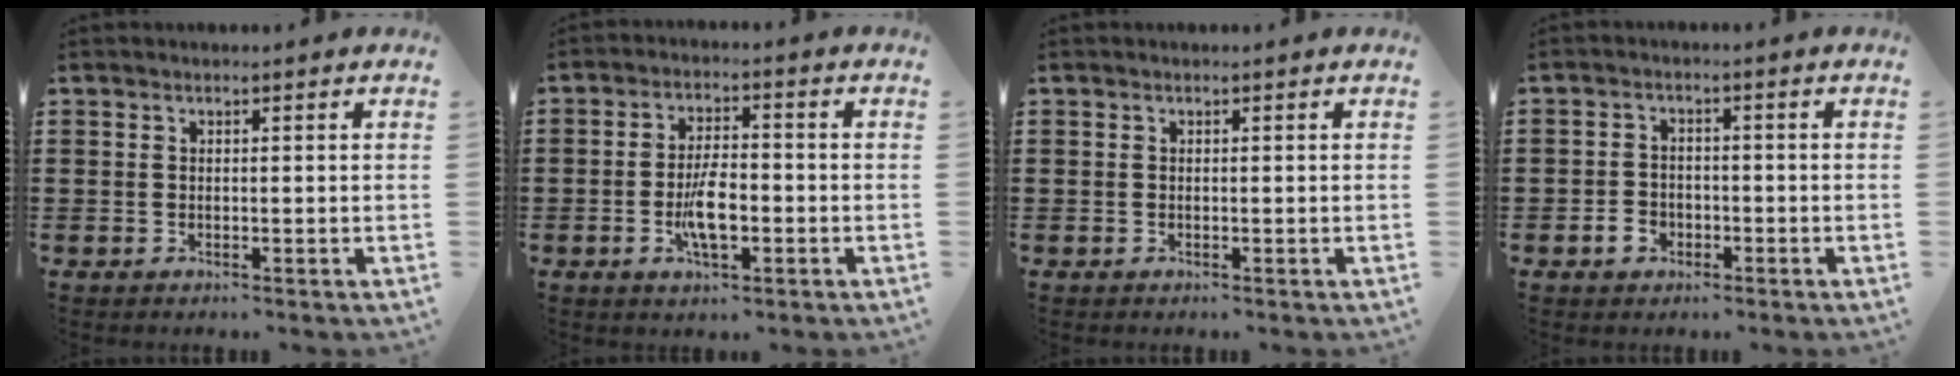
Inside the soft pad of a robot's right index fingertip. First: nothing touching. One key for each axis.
{"total": 6.2, "fx": -1.6, "fy": 2.1, "fz": 5.6, "tx": -0.115, "ty": -0.004, "tz": -0.031}
{"total": 0.0}
{"total": 2.8, "fx": -1.4, "fy": 2.2, "fz": 1.1, "tx": -0.024, "ty": 0.004, "tz": -0.029}